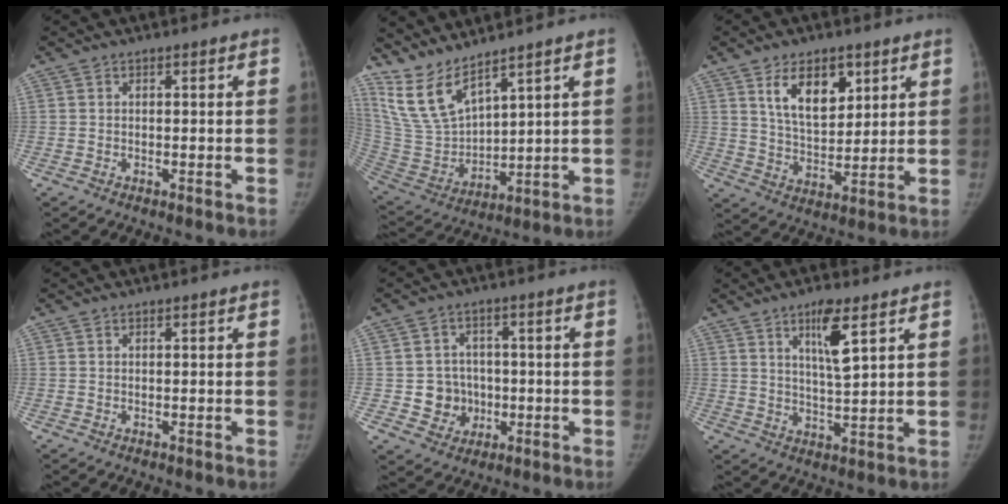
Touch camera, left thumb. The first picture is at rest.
{"total": 11.3, "force": [9.4, 2.9, 5.6], "torque": [-0.107, -0.058, 0.214]}
{"total": 11.1, "force": [5.3, 6.1, 7.7], "torque": [-0.101, -0.032, 0.099]}
{"total": 0.0}
{"total": 7.1, "force": [-1.0, 6.7, 2.1], "torque": [0.001, 0.014, -0.012]}
{"total": 7.4, "force": [3.9, 1.5, 6.1], "torque": [-0.103, -0.026, 0.072]}